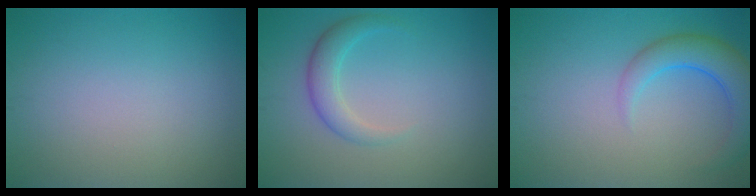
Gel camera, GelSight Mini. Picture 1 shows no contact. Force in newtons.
{"total": 2.5, "press": 2.5, "slide": 0.1}
{"total": 4.6, "press": 4.6, "slide": 0.4}